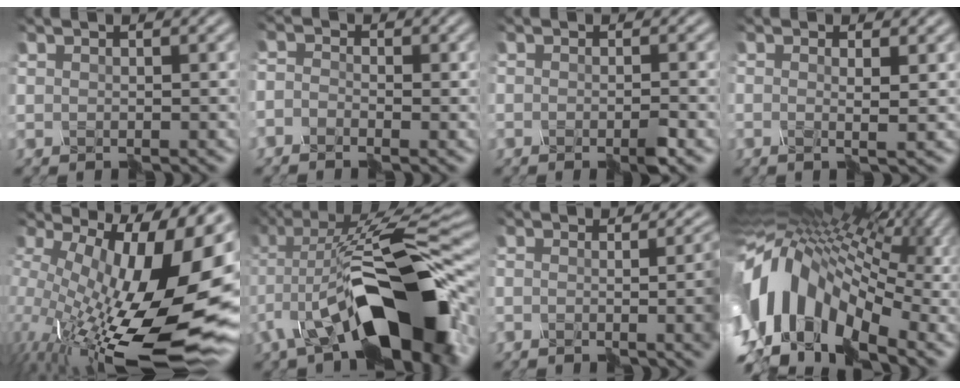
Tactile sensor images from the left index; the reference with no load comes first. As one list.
[{"total": 2.5, "force": [-2.2, 1.0, -0.3], "torque": [0.010, 0.004, -0.042]}, {"total": 1.8, "force": [-1.5, -0.6, 0.8], "torque": [-0.025, -0.009, -0.024]}, {"total": 1.2, "force": [0.0, -0.8, 0.9], "torque": [-0.019, 0.000, 0.000]}, {"total": 17.3, "force": [-0.2, 6.1, 16.2], "torque": [-0.241, -0.021, 0.005]}, {"total": 13.3, "force": [-3.7, 4.8, 11.9], "torque": [-0.192, 0.020, -0.065]}, {"total": 9.0, "force": [-2.2, 3.9, 7.8], "torque": [-0.063, -0.005, -0.029]}, {"total": 12.7, "force": [-1.8, 7.4, 10.2], "torque": [-0.206, 0.024, -0.035]}]